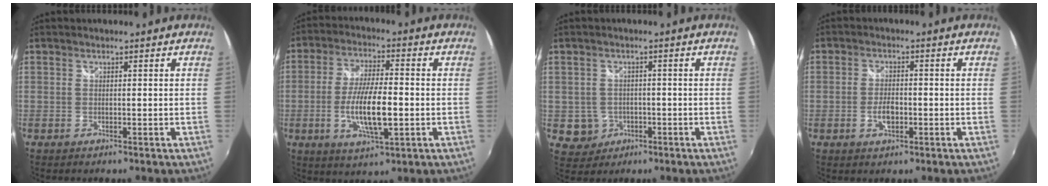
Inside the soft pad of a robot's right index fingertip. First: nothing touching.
{"total": 11.0, "force": [-2.5, 2.9, 10.3], "torque": [-0.198, -0.010, -0.043]}
{"total": 4.9, "force": [-1.0, 4.7, 0.6], "torque": [-0.023, 0.014, -0.003]}
{"total": 4.0, "force": [-1.2, 2.0, 3.3], "torque": [-0.065, -0.001, -0.021]}